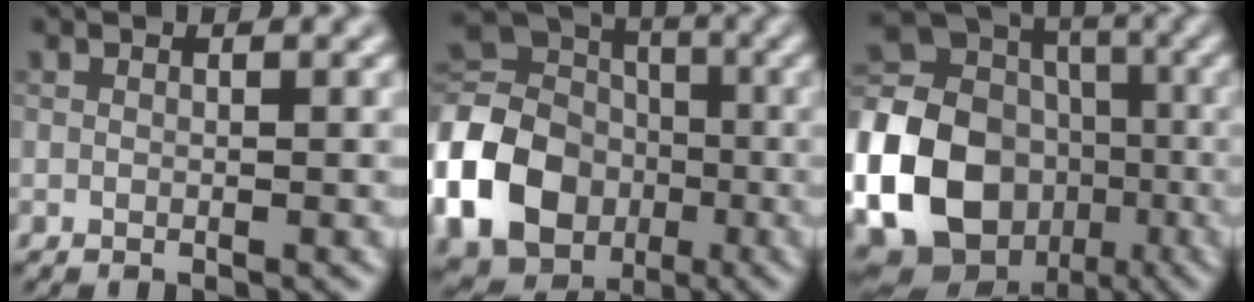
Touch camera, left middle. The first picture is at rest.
{"total": 13.8, "force": [-3.8, 11.3, 7.0], "torque": [-0.165, -0.012, -0.097]}
{"total": 21.3, "force": [-5.8, 18.3, 9.3], "torque": [-0.224, -0.027, -0.137]}